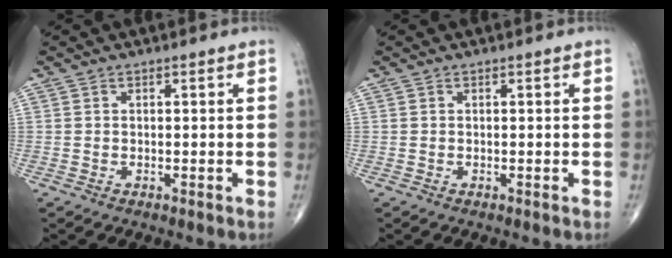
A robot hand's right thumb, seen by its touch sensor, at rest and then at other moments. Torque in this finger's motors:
{"motor_torque": [-0.01, -0.01, 0.04, -0.04, 0.03]}